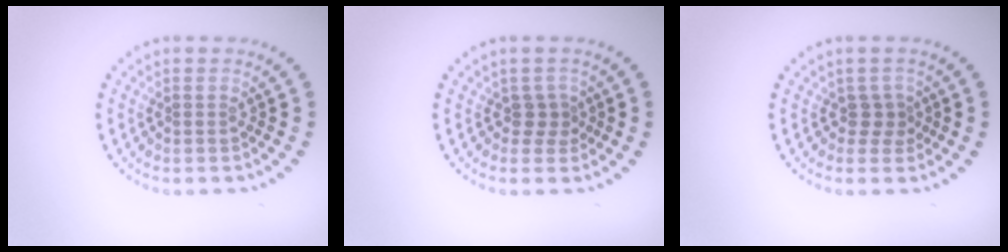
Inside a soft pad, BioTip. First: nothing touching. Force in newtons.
{"total": 1.7, "press": 1.2, "slide": 1.2}
{"total": 1.8, "press": 1.2, "slide": 1.3}